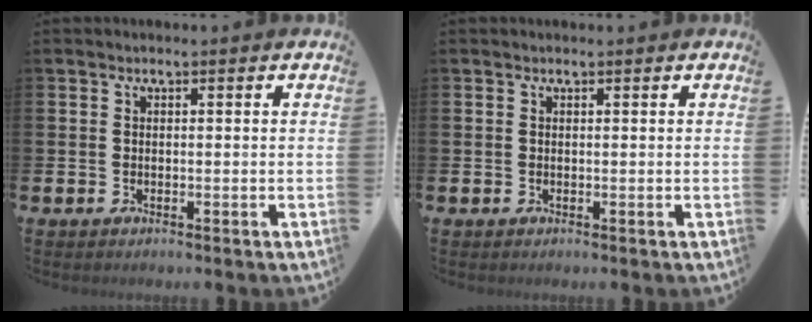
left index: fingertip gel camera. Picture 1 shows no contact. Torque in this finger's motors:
{"motor_torque": [0.38, -0.62, -0.03, 0.01]}